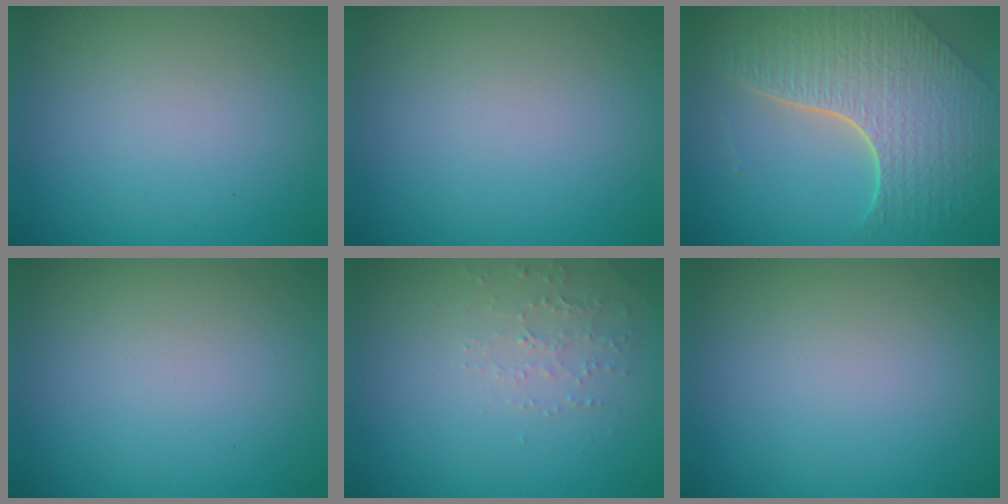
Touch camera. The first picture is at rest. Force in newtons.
{"total": 0.0}
{"total": 8.2, "press": 5.9, "slide": 5.7}
{"total": 0.0}
{"total": 1.5, "press": 1.5, "slide": 0.5}
{"total": 0.0}